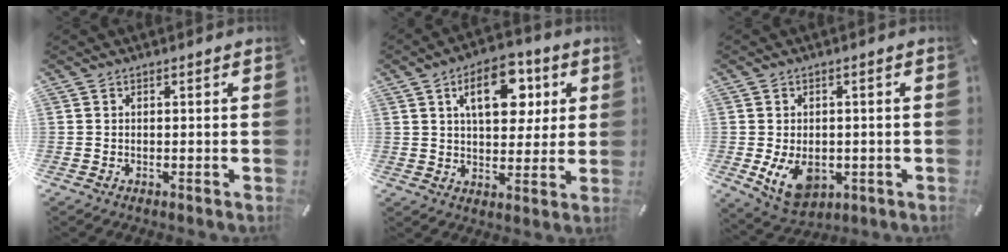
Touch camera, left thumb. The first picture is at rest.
{"total": 13.9, "force": [5.1, 8.3, 9.9], "torque": [-0.134, -0.004, 0.083]}
{"total": 8.6, "force": [-1.9, 6.1, 5.8], "torque": [-0.101, -0.003, -0.032]}